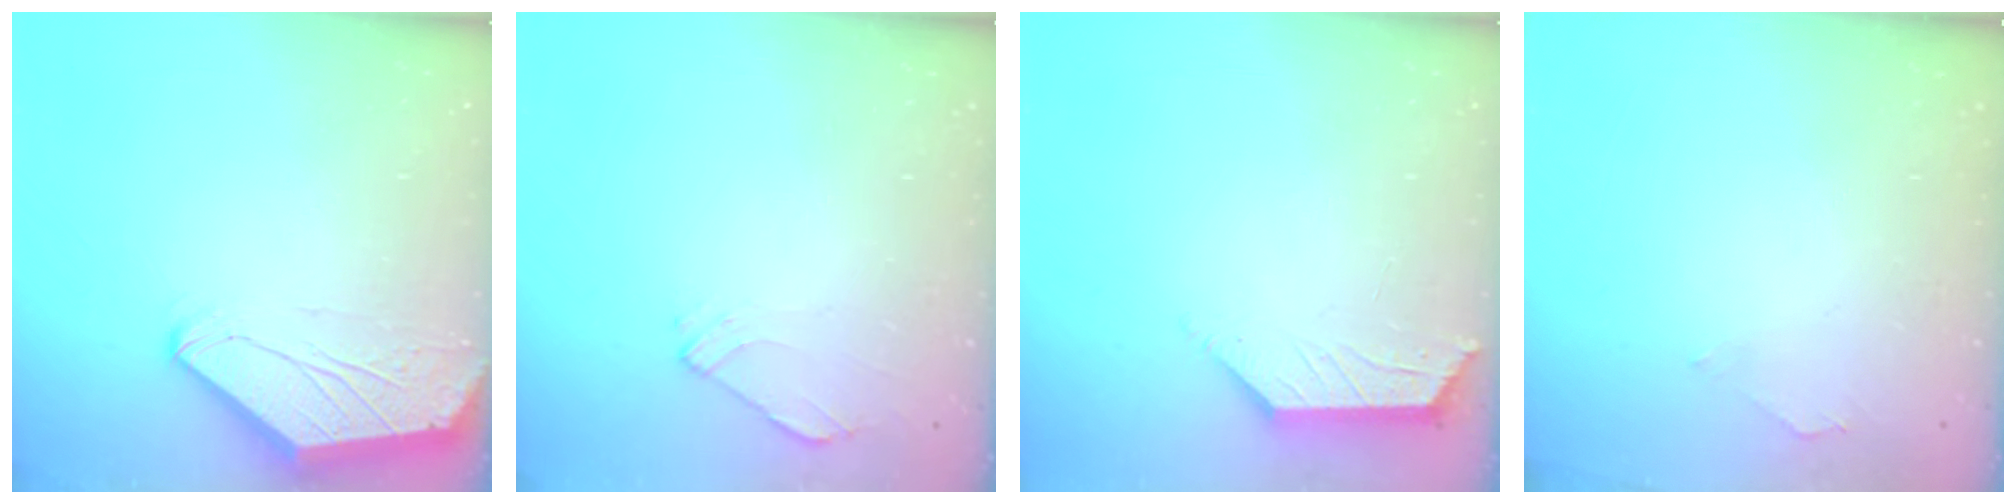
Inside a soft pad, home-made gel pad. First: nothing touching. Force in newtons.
{"total": 2.5, "press": 2.4, "slide": 0.7}
{"total": 2.5, "press": 2.4, "slide": 0.5}
{"total": 1.0, "press": 1.0, "slide": 0.2}